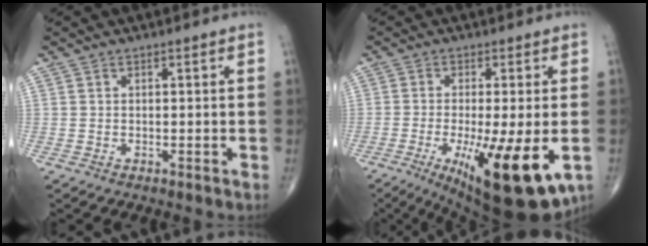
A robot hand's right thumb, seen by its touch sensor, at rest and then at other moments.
{"total": 17.9, "force": [-5.5, 4.8, 16.3], "torque": [-0.234, -0.025, -0.067]}